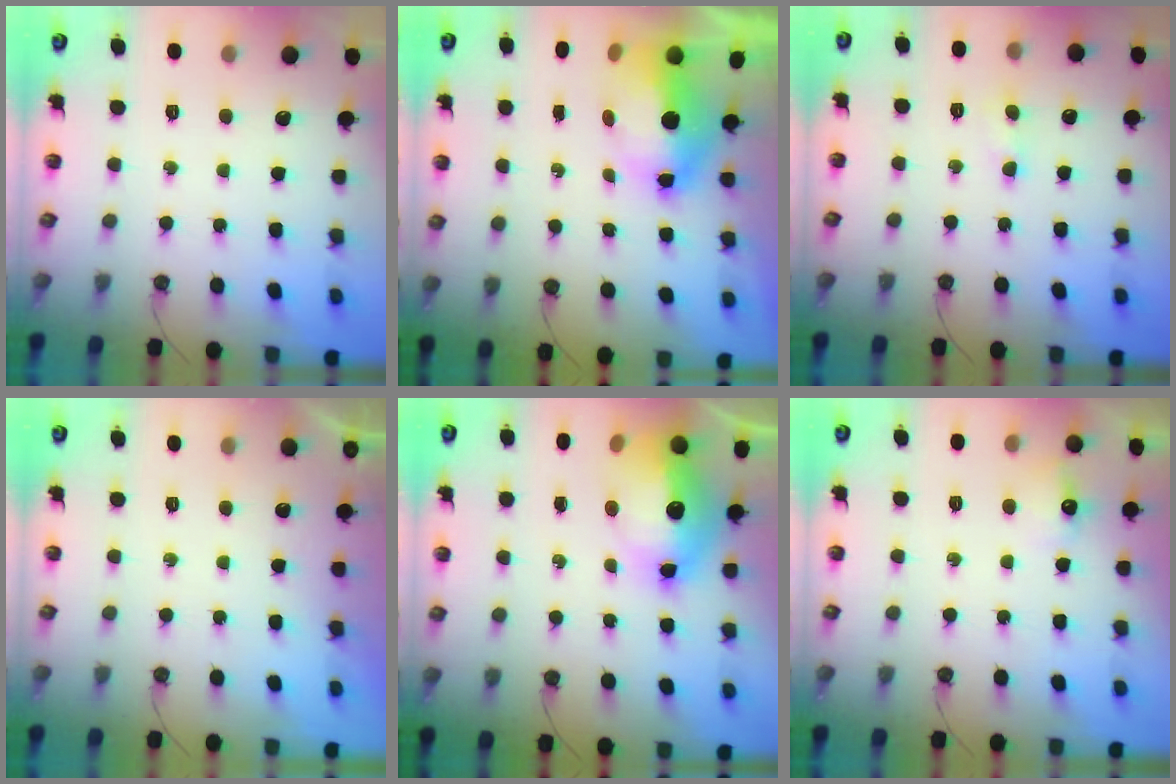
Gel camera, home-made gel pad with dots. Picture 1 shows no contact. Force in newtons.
{"total": 8.8, "press": 8.6, "slide": 1.6}
{"total": 4.9, "press": 4.8, "slide": 0.9}
{"total": 0.0}
{"total": 15.9, "press": 15.3, "slide": 4.2}
{"total": 6.4, "press": 6.3, "slide": 0.7}